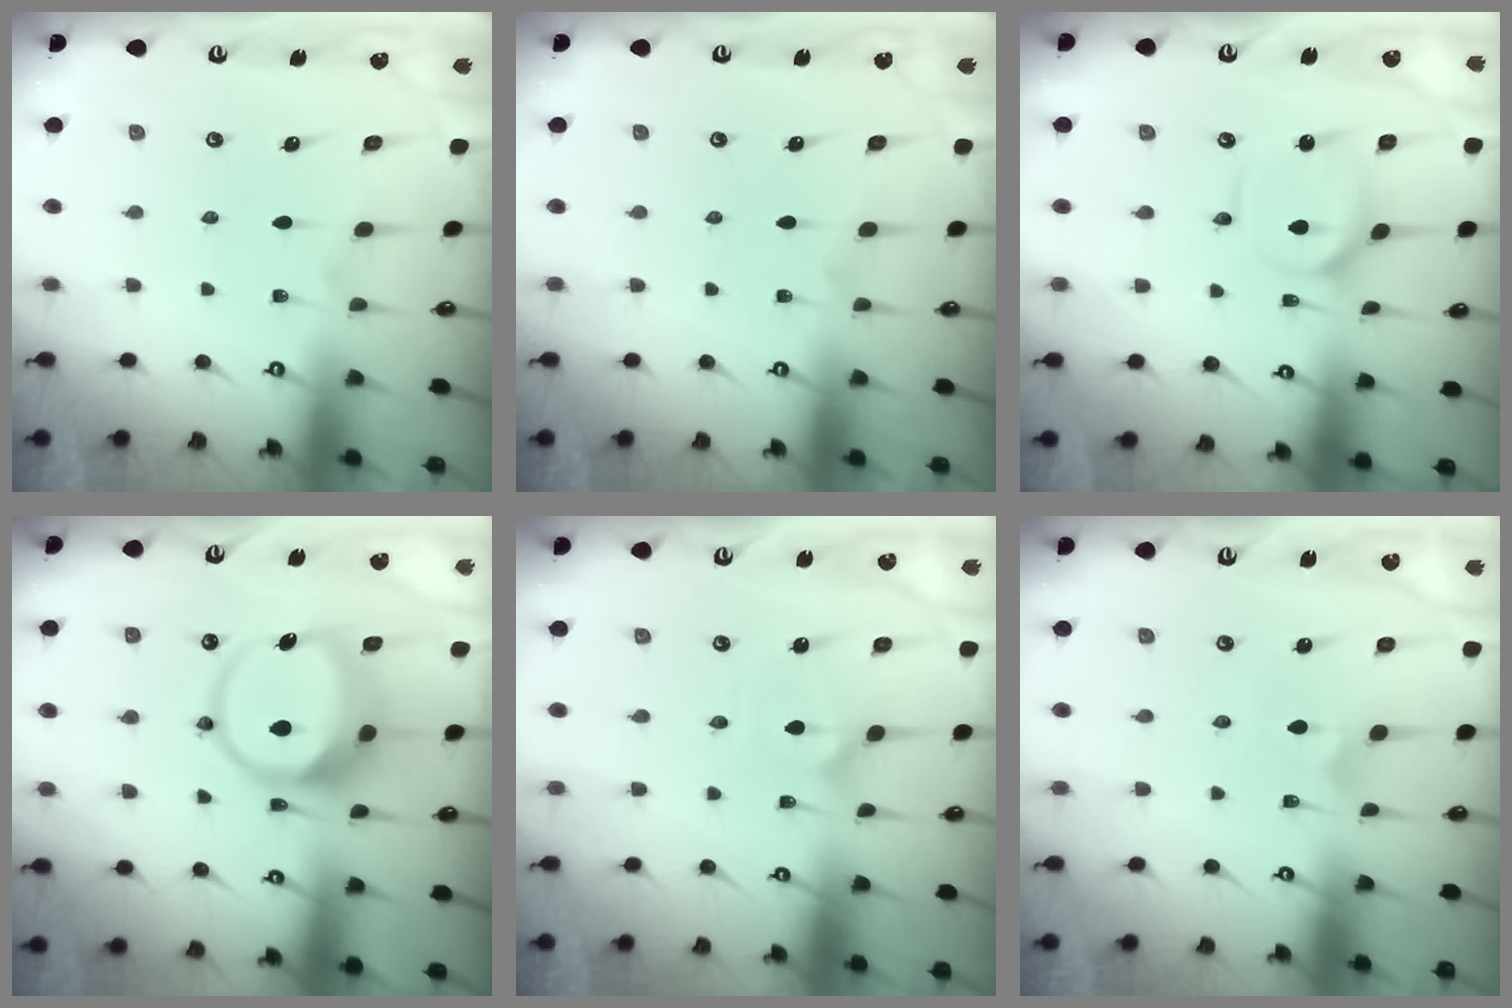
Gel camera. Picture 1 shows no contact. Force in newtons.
{"total": 0.0}
{"total": 5.5, "press": 5.5, "slide": 0.5}
{"total": 12.1, "press": 12.0, "slide": 1.7}
{"total": 2.7, "press": 2.7, "slide": 0.2}
{"total": 1.7, "press": 1.6, "slide": 0.5}